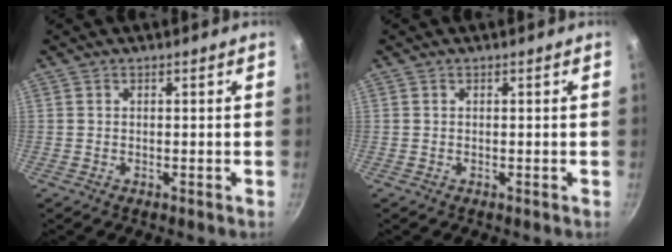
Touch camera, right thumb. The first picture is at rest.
{"total": 0.0}